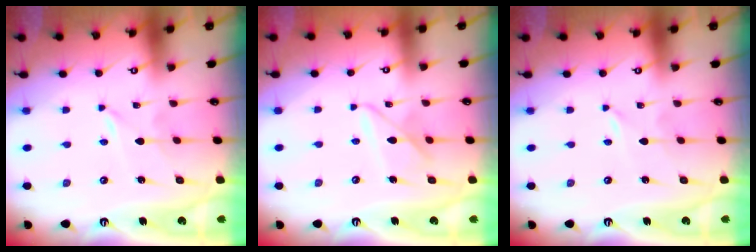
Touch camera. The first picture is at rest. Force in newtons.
{"total": 7.3, "press": 7.3, "slide": 0.6}
{"total": 0.0}